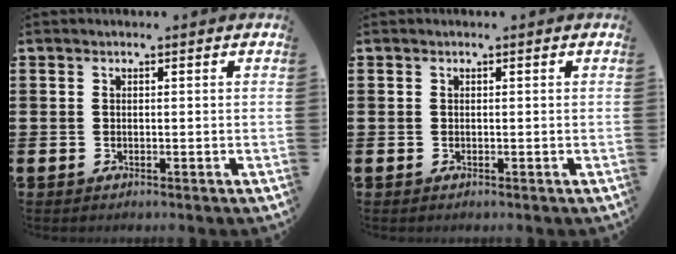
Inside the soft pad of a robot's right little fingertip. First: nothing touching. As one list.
[{"total": 0.0}]